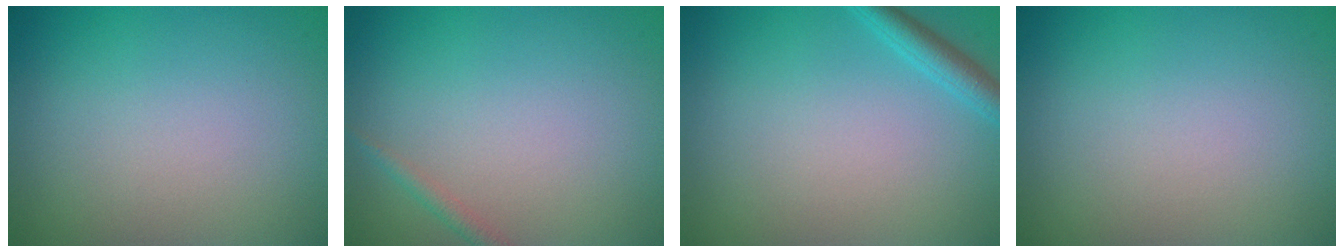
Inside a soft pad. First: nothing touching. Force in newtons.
{"total": 1.0, "press": 1.0, "slide": 0.0}
{"total": 2.0, "press": 2.0, "slide": 0.2}
{"total": 0.0}